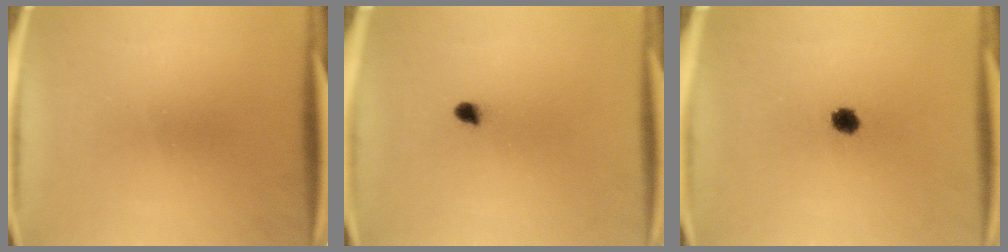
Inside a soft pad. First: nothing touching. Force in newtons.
{"total": 1.8}
{"total": 3.0}